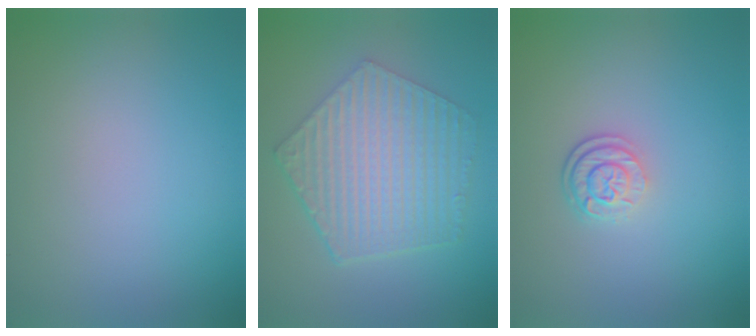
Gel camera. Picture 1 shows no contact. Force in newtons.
{"total": 6.9, "press": 5.0, "slide": 4.8}
{"total": 2.6, "press": 1.9, "slide": 1.8}